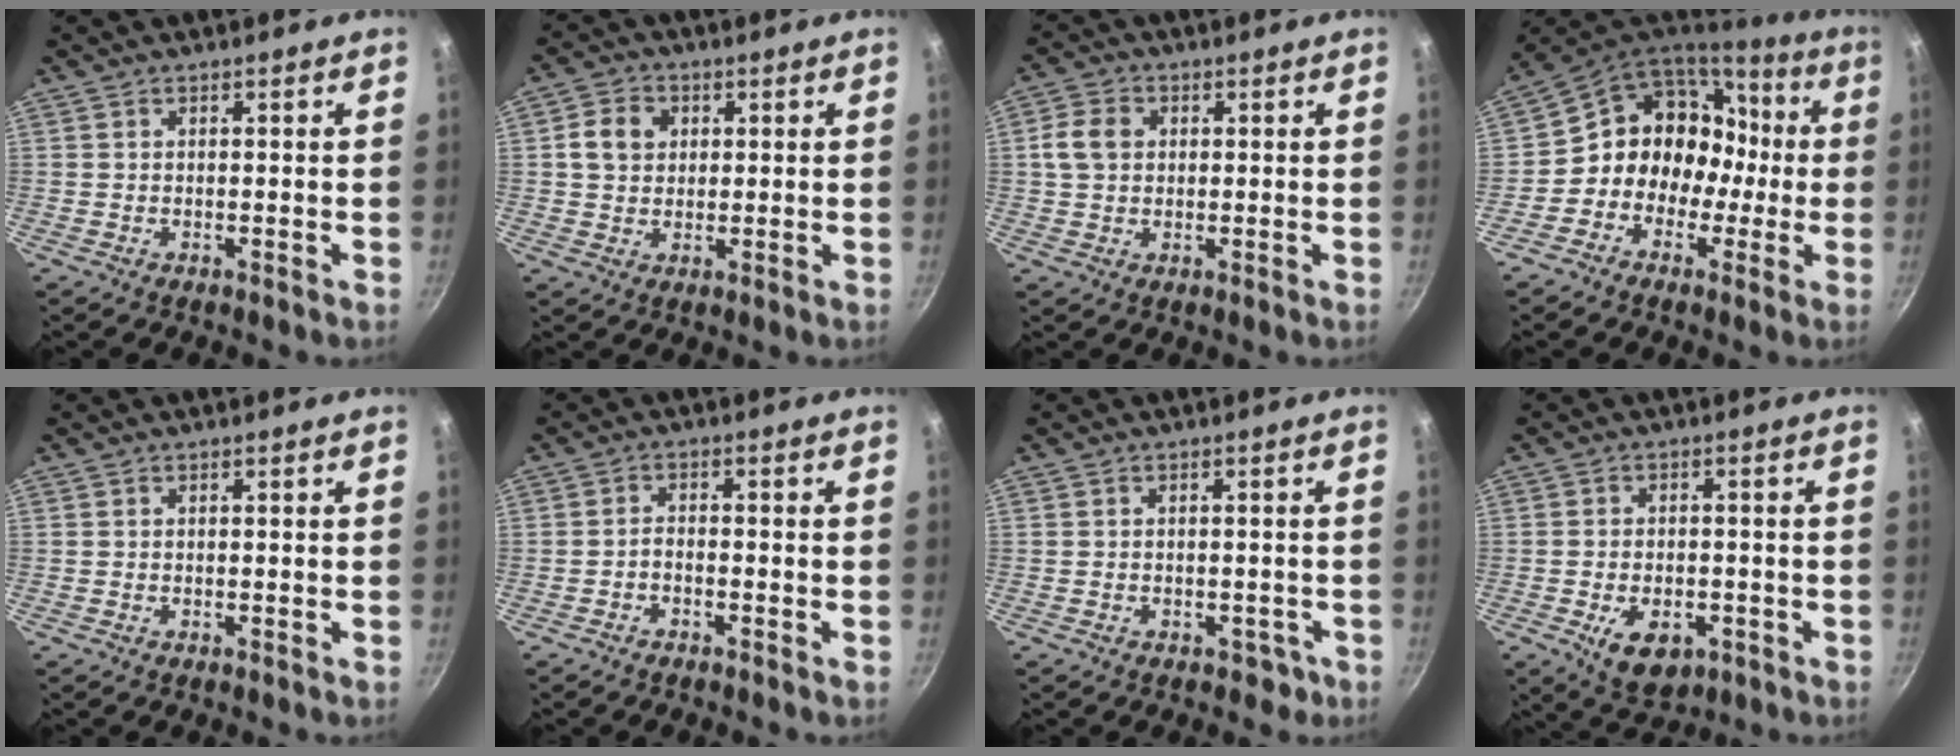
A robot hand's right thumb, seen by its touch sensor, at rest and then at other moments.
{"total": 6.0, "force": [1.3, 5.0, 3.0], "torque": [-0.036, 0.006, 0.016]}
{"total": 5.6, "force": [0.9, 4.5, 3.2], "torque": [-0.048, 0.007, 0.009]}
{"total": 14.8, "force": [-1.0, 12.6, 7.6], "torque": [-0.055, 0.059, -0.029]}
{"total": 0.0}
{"total": 1.7, "force": [-1.3, 0.5, 0.9], "torque": [-0.019, 0.015, -0.027]}
{"total": 2.4, "force": [-1.1, 1.8, 1.1], "torque": [0.002, 0.019, 0.004]}
{"total": 8.2, "force": [-3.0, 5.1, 5.7], "torque": [-0.075, 0.006, -0.036]}